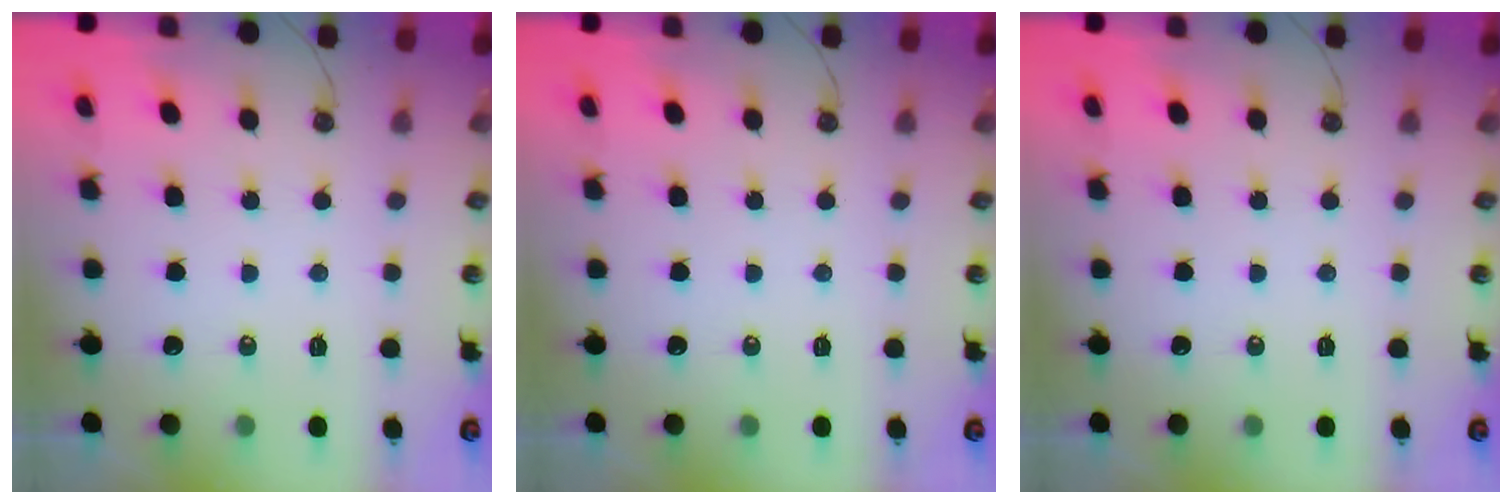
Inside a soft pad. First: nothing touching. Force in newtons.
{"total": 0.0}
{"total": 0.0}